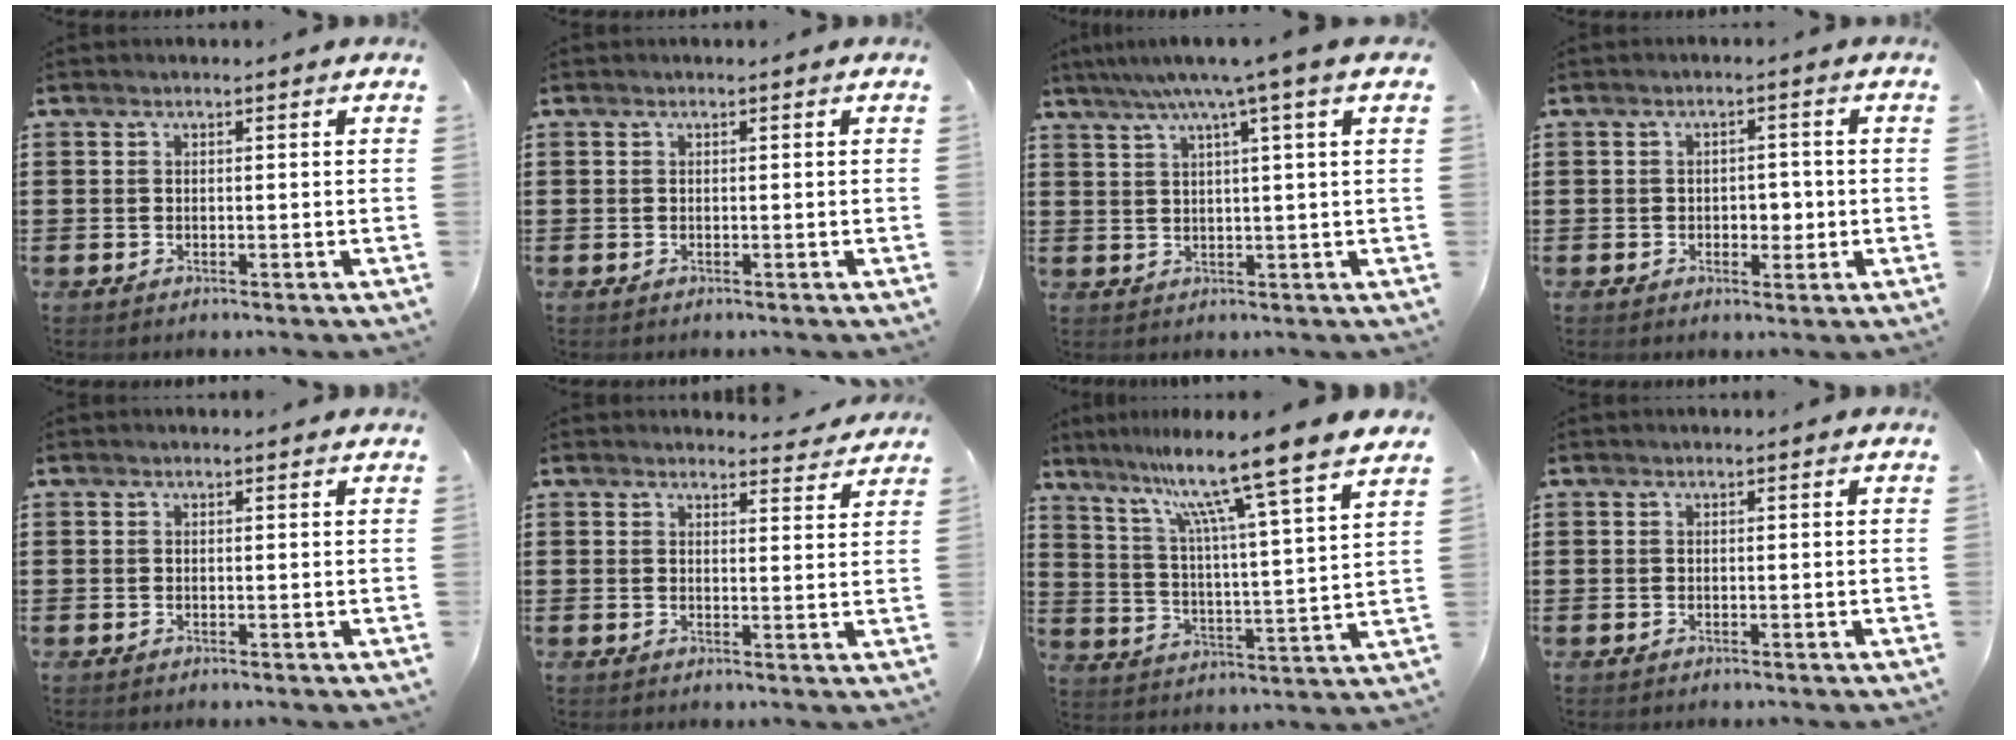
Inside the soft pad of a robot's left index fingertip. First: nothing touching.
{"total": 0.0}
{"total": 5.9, "force": [3.1, -0.7, 5.0], "torque": [-0.105, -0.007, 0.047]}
{"total": 3.0, "force": [-0.6, 2.1, 2.1], "torque": [-0.037, 0.003, -0.017]}
{"total": 0.0}
{"total": 3.0, "force": [2.9, 0.4, 0.4], "torque": [-0.001, -0.017, 0.050]}
{"total": 11.9, "force": [9.6, -1.0, 6.9], "torque": [-0.153, -0.066, 0.149]}
{"total": 0.0}